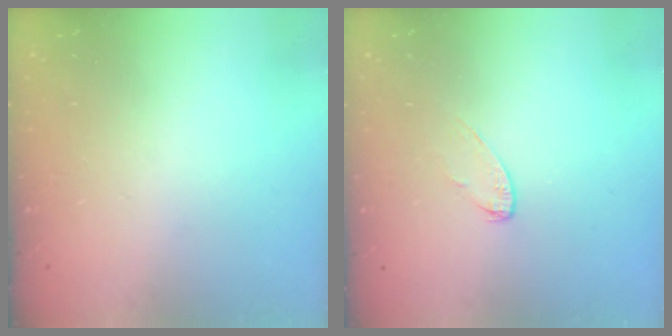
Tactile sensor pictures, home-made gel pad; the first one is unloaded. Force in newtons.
{"total": 4.1, "press": 4.1, "slide": 0.4}